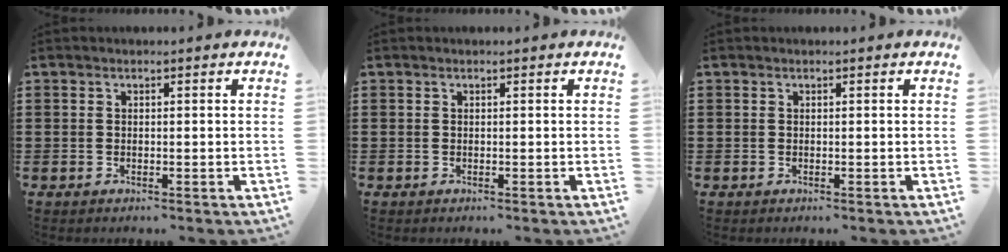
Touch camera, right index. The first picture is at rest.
{"total": 0.0}
{"total": 0.0}